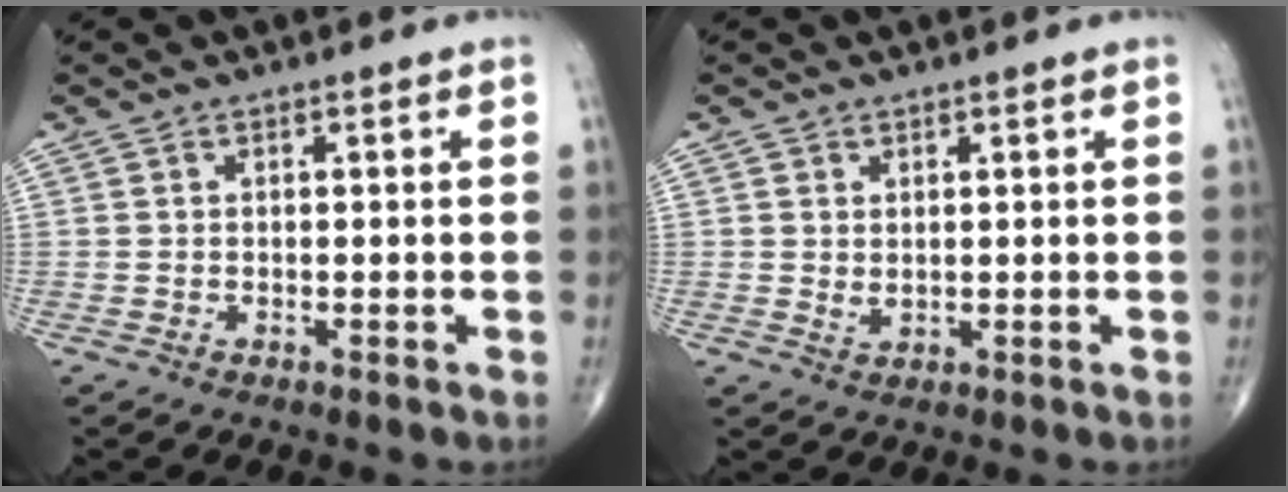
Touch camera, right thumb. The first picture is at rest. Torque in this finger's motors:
{"motor_torque": [-0.33, 0.24, 0.08, -0.05, -0.02]}